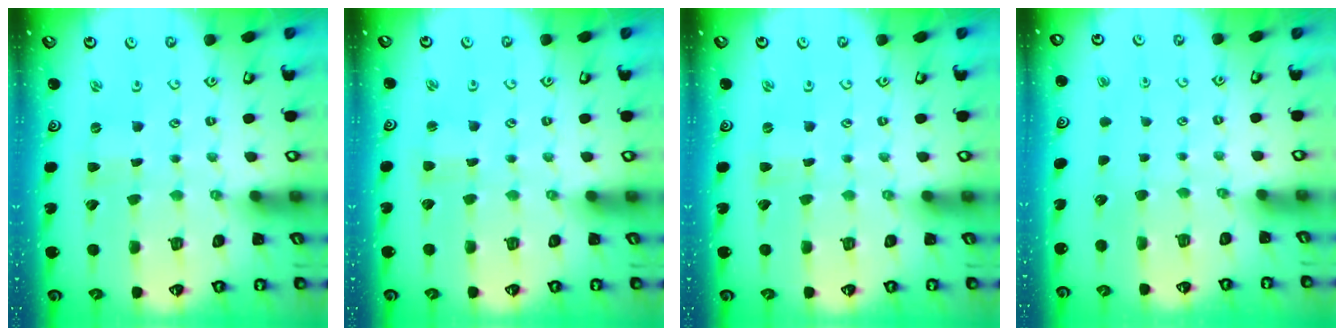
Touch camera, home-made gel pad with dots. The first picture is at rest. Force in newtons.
{"total": 1.6, "press": 1.6, "slide": 0.3}
{"total": 0.0}
{"total": 0.0}